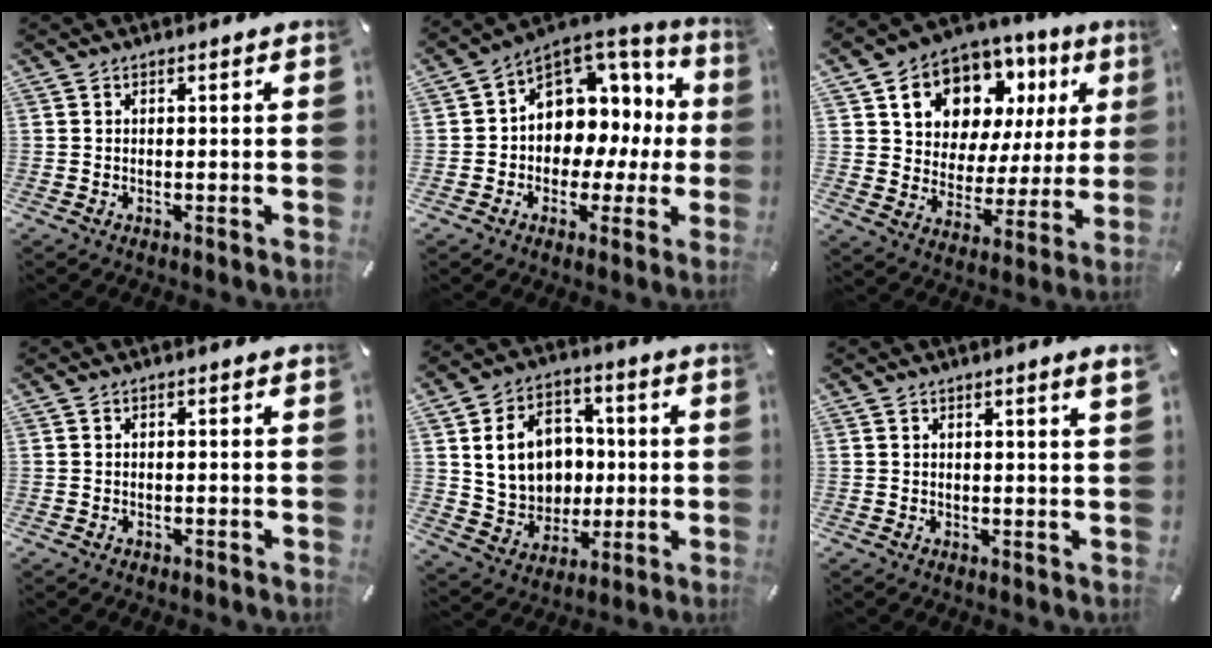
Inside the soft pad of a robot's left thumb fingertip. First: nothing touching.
{"total": 10.2, "force": [2.3, 8.7, 4.8], "torque": [-0.063, -0.037, 0.044]}
{"total": 12.1, "force": [7.2, 8.9, 3.9], "torque": [-0.074, -0.054, 0.133]}
{"total": 0.6, "force": [-0.3, 0.5, 0.3], "torque": [-0.005, 0.001, -0.006]}
{"total": 14.1, "force": [1.7, 12.4, 6.5], "torque": [-0.120, 0.009, 0.044]}
{"total": 2.2, "force": [1.1, -0.1, 1.9], "torque": [-0.035, -0.002, 0.018]}